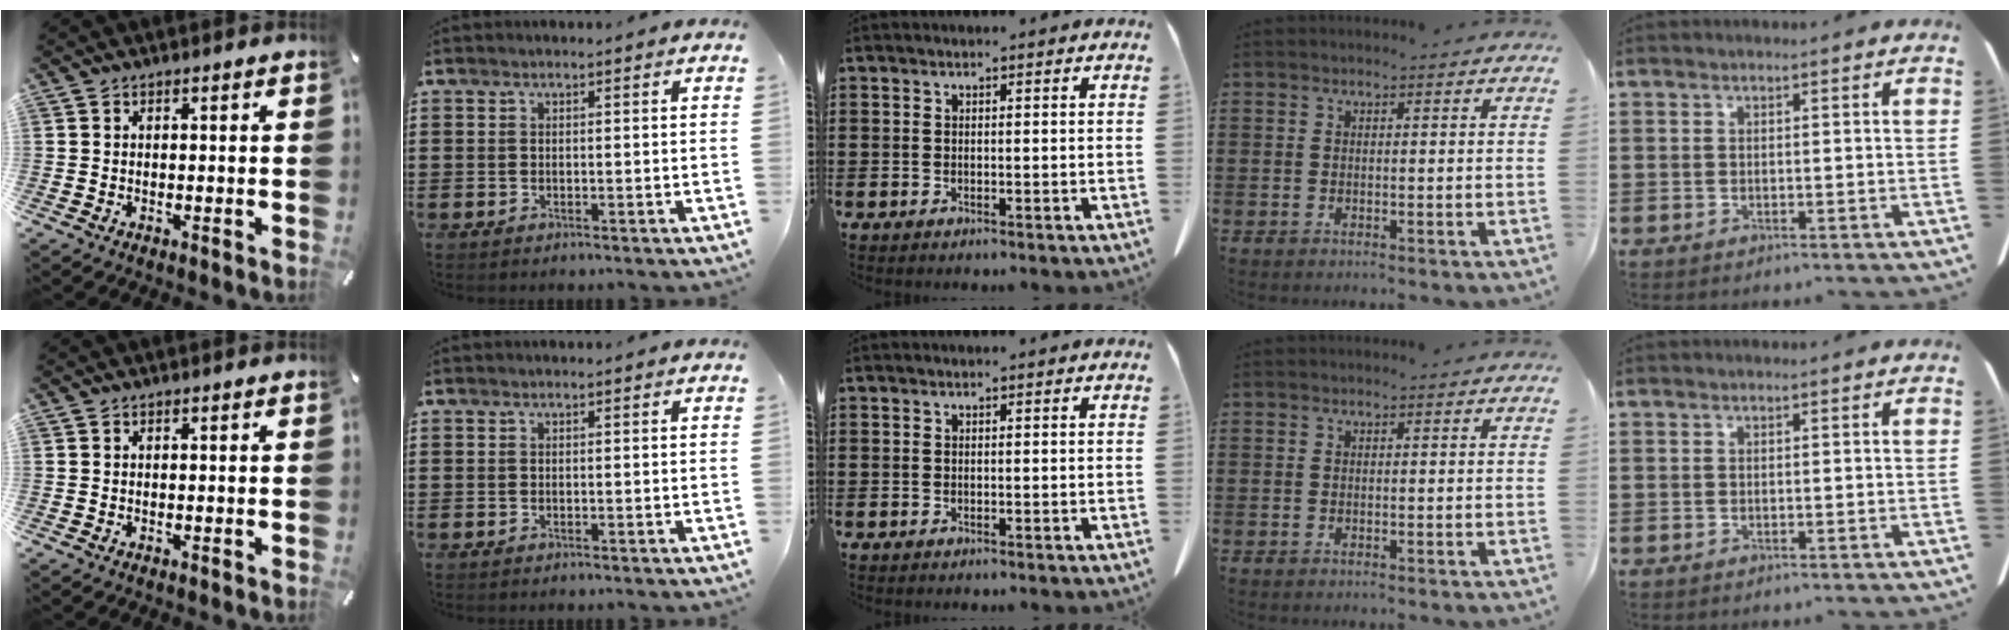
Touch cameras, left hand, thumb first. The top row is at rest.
{}